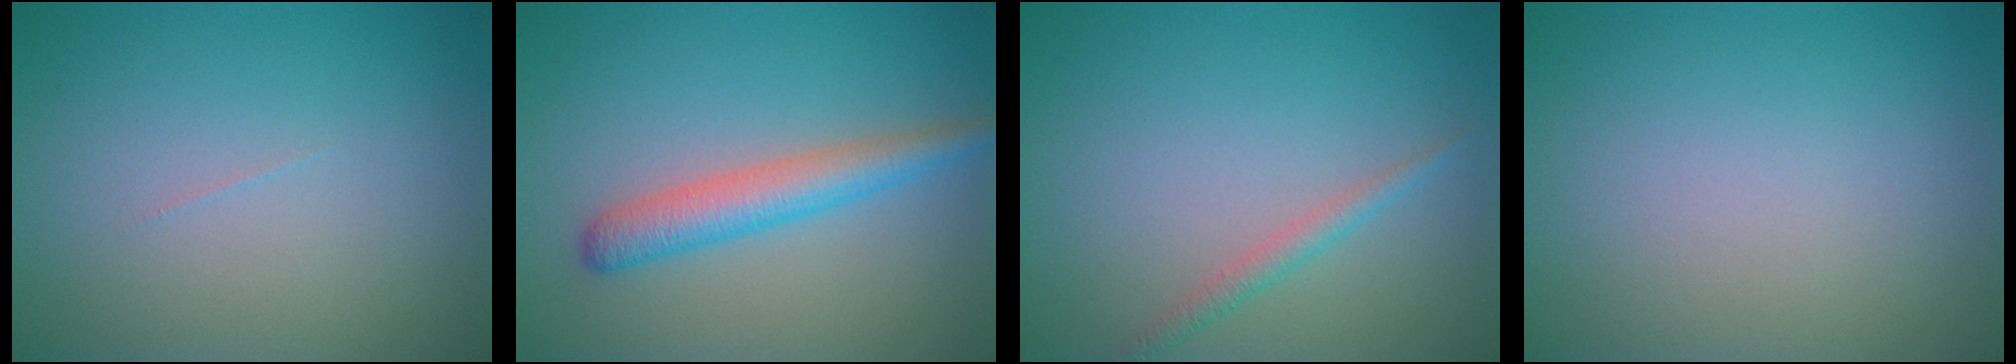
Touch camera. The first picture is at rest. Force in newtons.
{"total": 3.7, "press": 3.7, "slide": 0.1}
{"total": 1.4, "press": 1.4, "slide": 0.0}
{"total": 0.0}